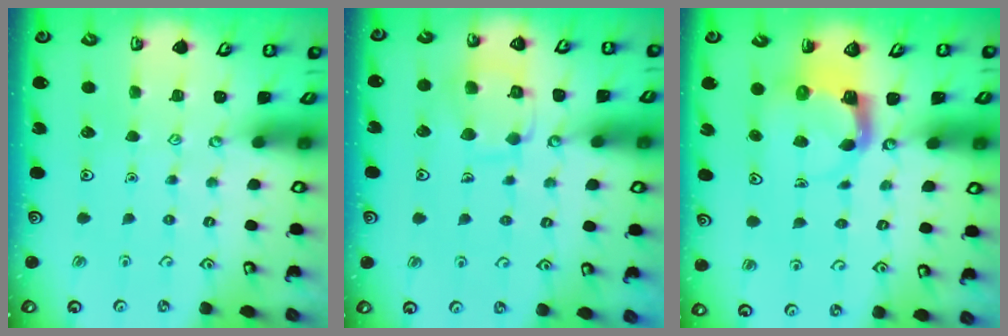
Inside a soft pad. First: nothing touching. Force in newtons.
{"total": 11.1, "press": 11.1, "slide": 0.8}
{"total": 4.0, "press": 4.0, "slide": 0.2}